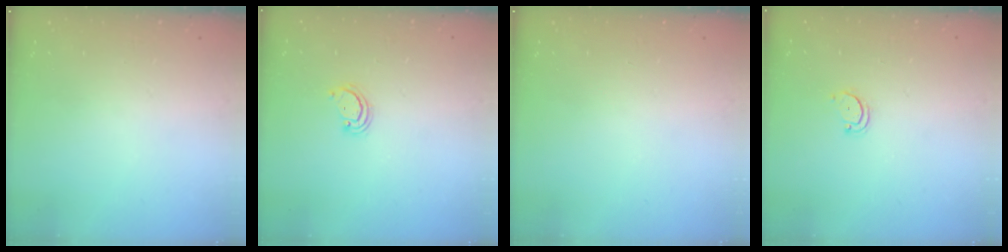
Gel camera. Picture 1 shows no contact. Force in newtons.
{"total": 2.5, "press": 2.4, "slide": 0.2}
{"total": 0.0}
{"total": 3.0, "press": 3.0, "slide": 0.2}